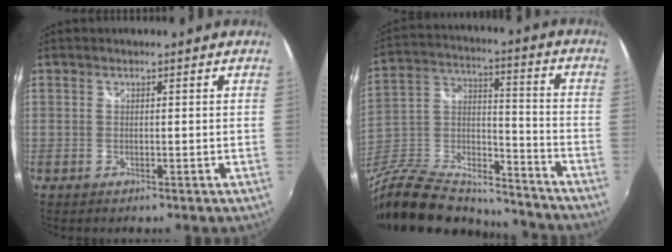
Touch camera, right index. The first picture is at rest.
{"total": 25.6, "force": [-20.3, 10.1, 11.9], "torque": [-0.260, 0.017, -0.330]}